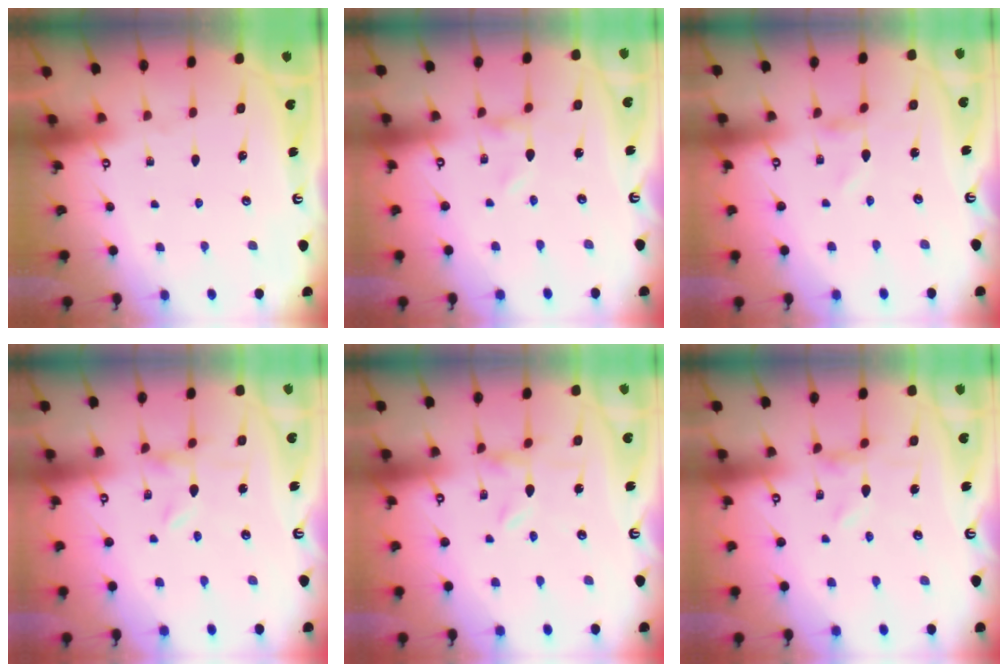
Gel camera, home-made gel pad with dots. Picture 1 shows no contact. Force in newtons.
{"total": 0.0}
{"total": 0.7, "press": 0.7, "slide": 0.1}
{"total": 0.0}
{"total": 0.0}
{"total": 0.0}